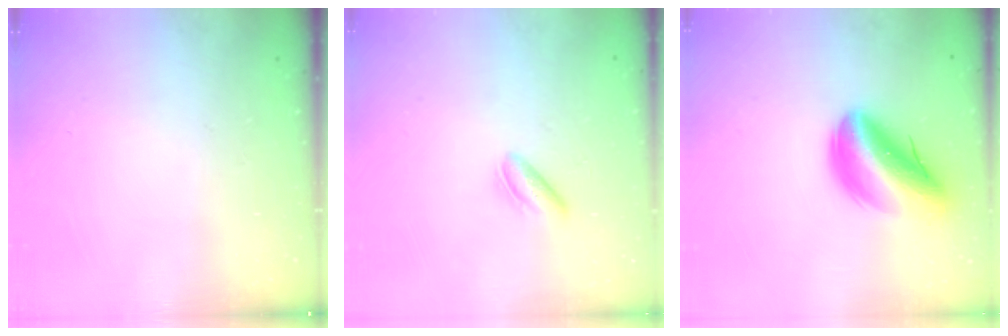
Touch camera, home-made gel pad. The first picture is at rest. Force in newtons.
{"total": 2.4, "press": 2.2, "slide": 0.9}
{"total": 15.6, "press": 15.0, "slide": 4.4}